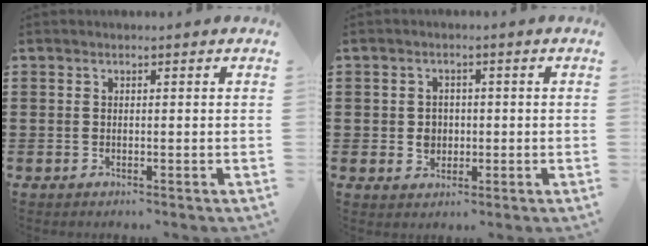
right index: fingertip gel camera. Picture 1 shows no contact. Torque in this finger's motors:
{"motor_torque": [0.56, 0.22, 0.18, 0.00]}